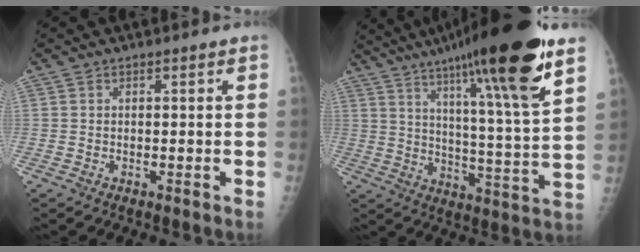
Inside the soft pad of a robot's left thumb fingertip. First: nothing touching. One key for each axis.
{"total": 25.4, "fx": 16.3, "fy": 2.1, "fz": 19.4, "tx": -0.289, "ty": -0.056, "tz": 0.251}